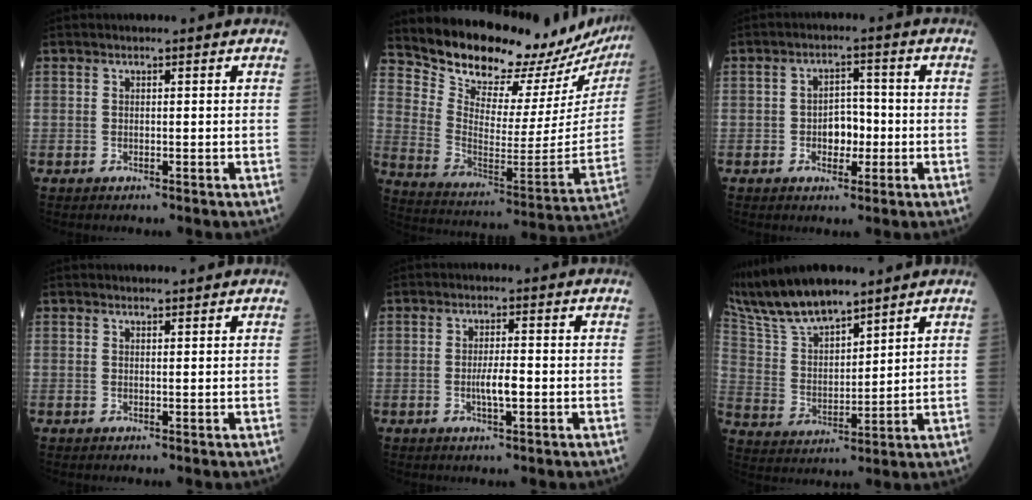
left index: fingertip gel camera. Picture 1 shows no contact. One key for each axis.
{"total": 24.1, "fx": 22.4, "fy": 5.8, "fz": 6.7, "tx": -0.111, "ty": -0.099, "tz": 0.309}
{"total": 4.3, "fx": -1.0, "fy": 2.7, "fz": 3.2, "tx": -0.048, "ty": 0.011, "tz": -0.015}
{"total": 1.7, "fx": 1.7, "fy": 0.1, "fz": 0.3, "tx": -0.007, "ty": 0.005, "tz": 0.027}
{"total": 3.0, "fx": -0.6, "fy": 0.4, "fz": 2.9, "tx": -0.058, "ty": -0.001, "tz": -0.011}
{"total": 14.5, "fx": 12.6, "fy": 2.9, "fz": 6.6, "tx": -0.147, "ty": 0.015, "tz": 0.250}